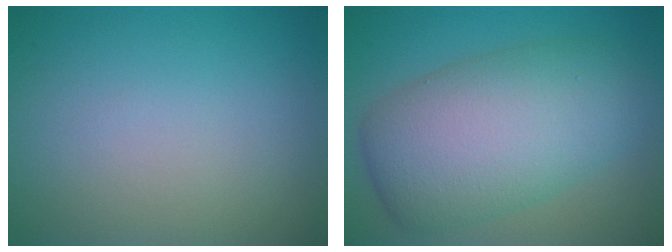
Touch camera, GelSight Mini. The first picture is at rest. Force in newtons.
{"total": 9.6, "press": 9.6, "slide": 0.4}